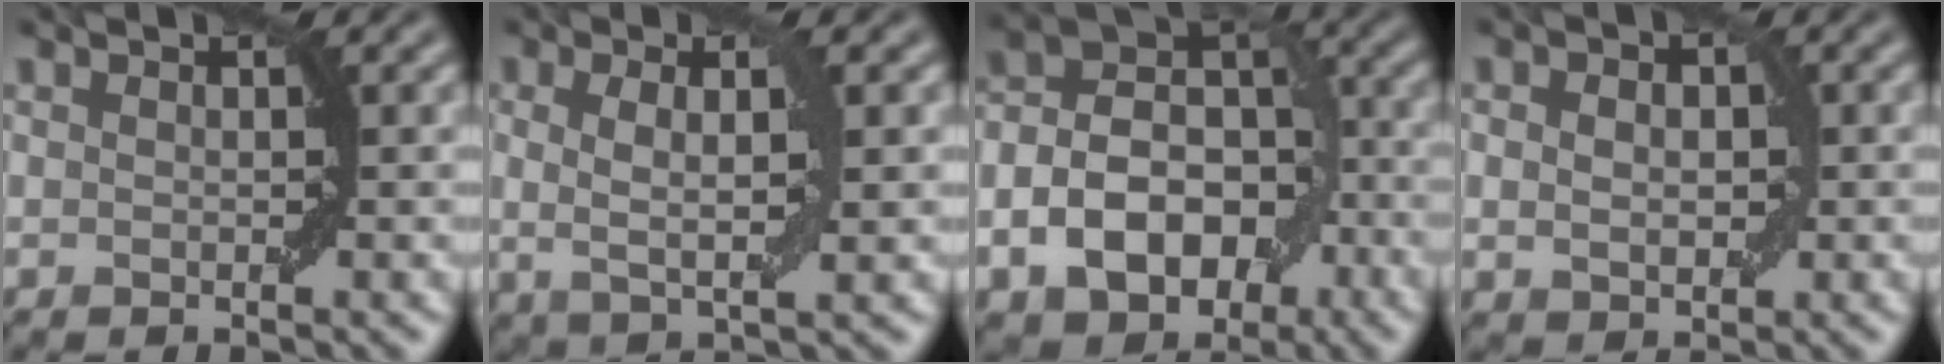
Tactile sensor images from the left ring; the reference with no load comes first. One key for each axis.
{"total": 3.5, "fx": 0.6, "fy": 0.9, "fz": 3.4, "tx": -0.064, "ty": -0.003, "tz": 0.011}
{"total": 10.0, "fx": -3.6, "fy": 6.8, "fz": 6.5, "tx": -0.109, "ty": 0.004, "tz": -0.066}
{"total": 3.0, "fx": 0.2, "fy": 2.2, "fz": 2.0, "tx": -0.029, "ty": 0.007, "tz": 0.001}